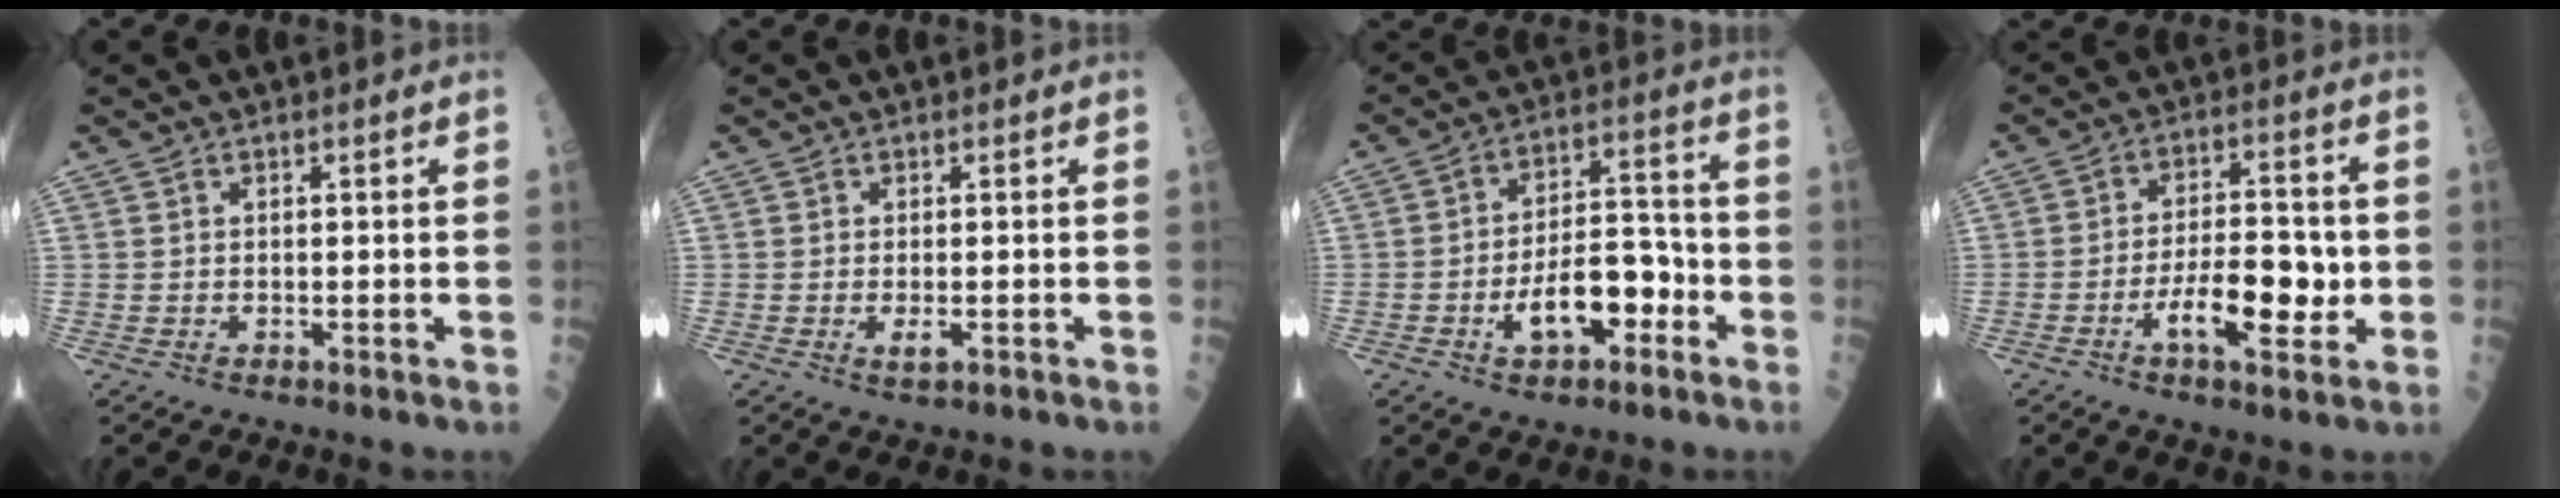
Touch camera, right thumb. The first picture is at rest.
{"total": 1.8, "force": [-0.5, 0.5, 1.7], "torque": [-0.030, -0.004, -0.010]}
{"total": 12.2, "force": [-4.4, 6.1, 9.6], "torque": [-0.136, 0.044, -0.069]}
{"total": 11.9, "force": [-3.0, 4.8, 10.5], "torque": [-0.157, 0.017, -0.050]}